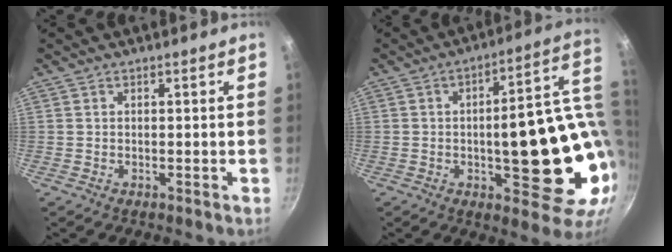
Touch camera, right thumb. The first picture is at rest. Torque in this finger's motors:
{"motor_torque": [2.46, 2.55, 2.03, -0.46, 0.15]}